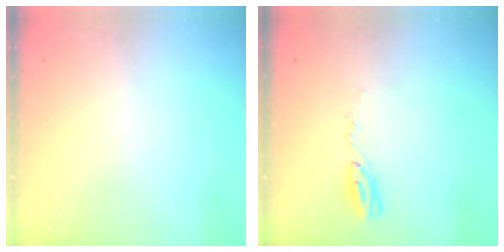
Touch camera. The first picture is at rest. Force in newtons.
{"total": 4.8, "press": 4.7, "slide": 0.4}